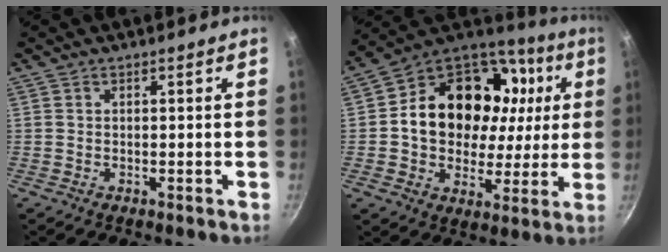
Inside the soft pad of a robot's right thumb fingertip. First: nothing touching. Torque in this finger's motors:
{"motor_torque": [1.01, 4.01, 1.11, -0.38, 0.16]}